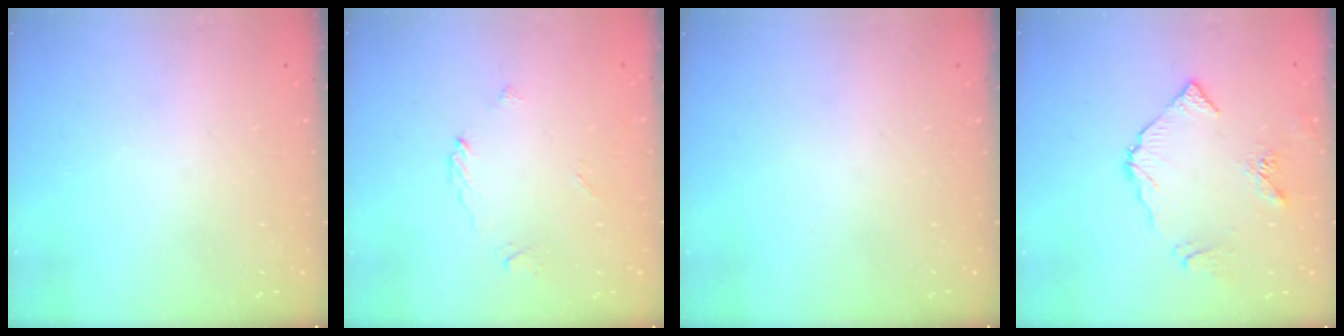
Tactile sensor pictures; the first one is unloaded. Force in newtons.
{"total": 2.7, "press": 2.7, "slide": 0.2}
{"total": 0.0}
{"total": 8.5, "press": 8.5, "slide": 0.2}